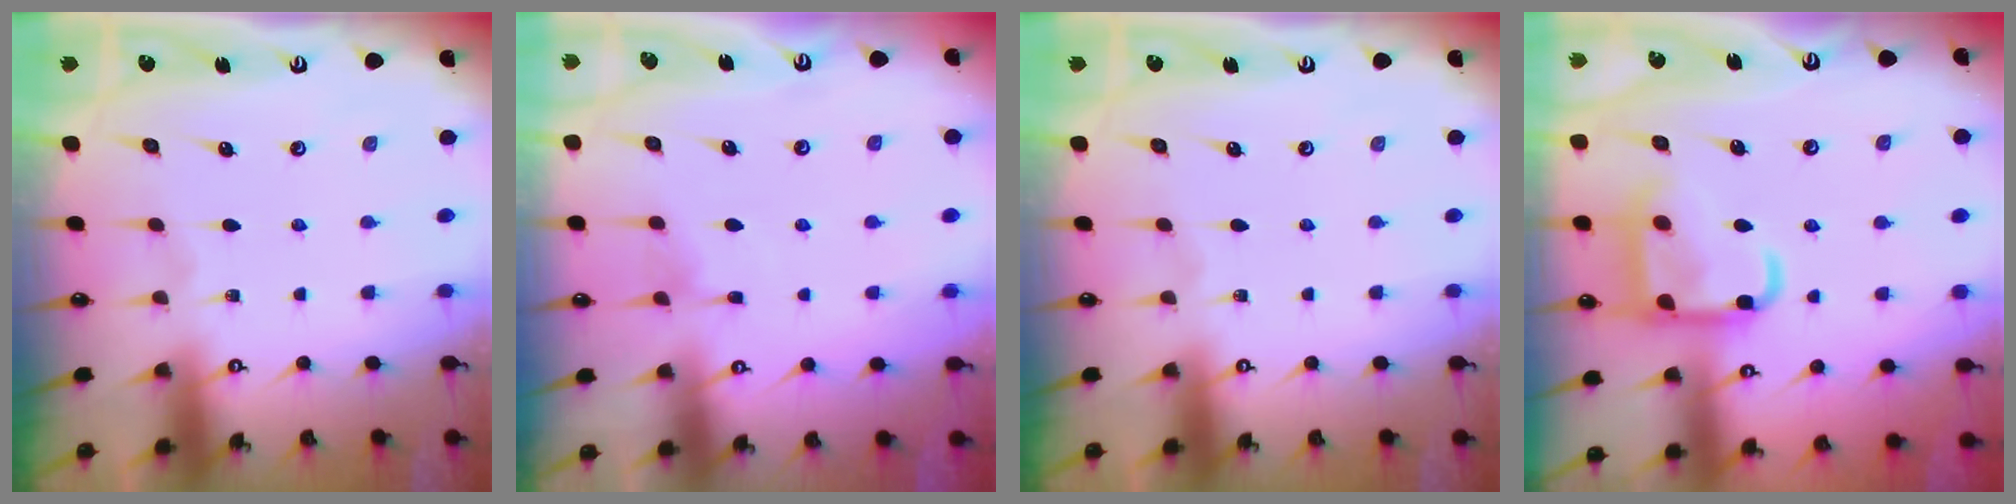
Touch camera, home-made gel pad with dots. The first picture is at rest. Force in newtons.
{"total": 4.3, "press": 4.3, "slide": 0.5}
{"total": 0.0}
{"total": 16.1, "press": 16.0, "slide": 1.5}